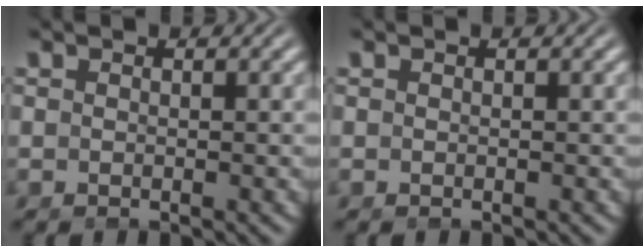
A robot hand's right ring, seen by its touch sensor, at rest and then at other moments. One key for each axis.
{"total": 0.0}